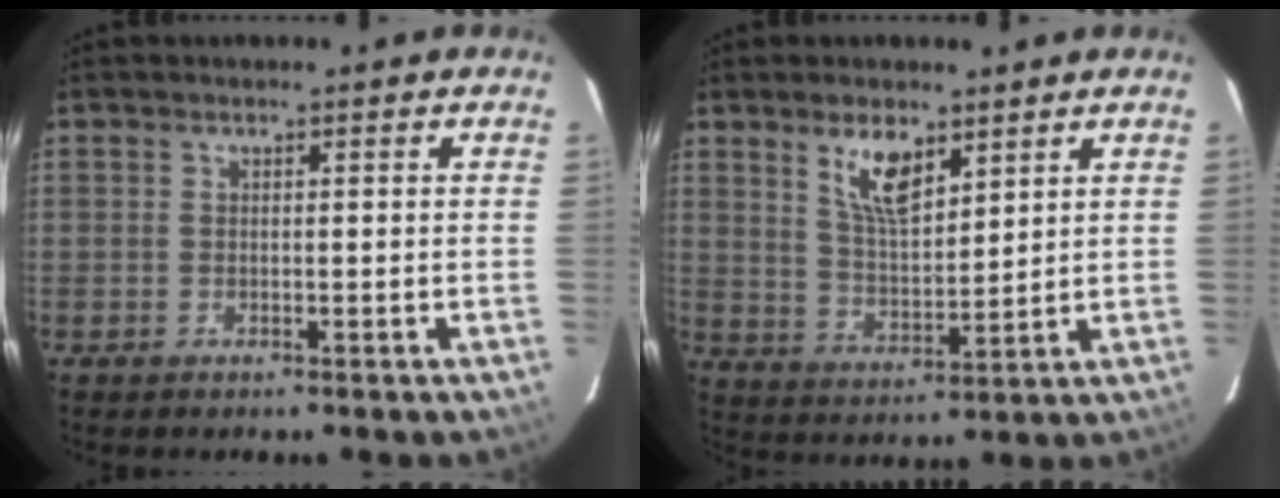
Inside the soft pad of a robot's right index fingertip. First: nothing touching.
{"total": 8.2, "force": [4.9, 3.2, 5.7], "torque": [-0.101, 0.002, 0.100]}